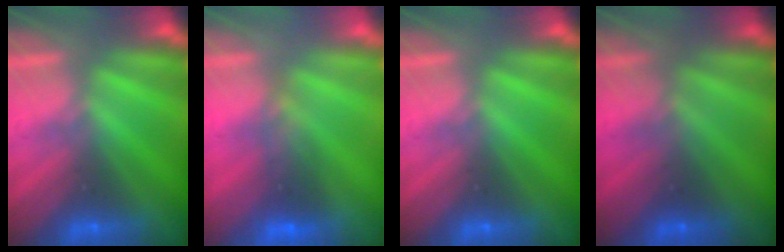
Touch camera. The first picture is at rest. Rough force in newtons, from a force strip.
{"total": 2.0}
{"total": 0.0}
{"total": 1.9}